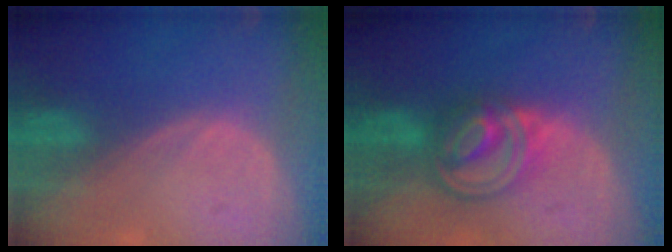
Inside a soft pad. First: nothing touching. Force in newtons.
{"total": 8.3, "press": 7.1, "slide": 4.4}